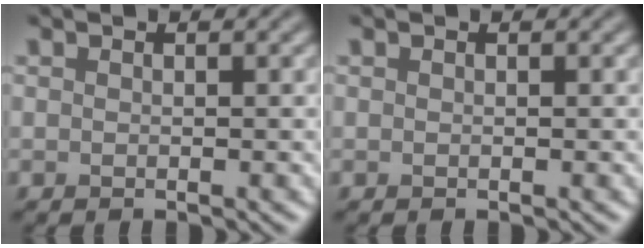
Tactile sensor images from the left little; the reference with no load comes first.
{"total": 0.0}